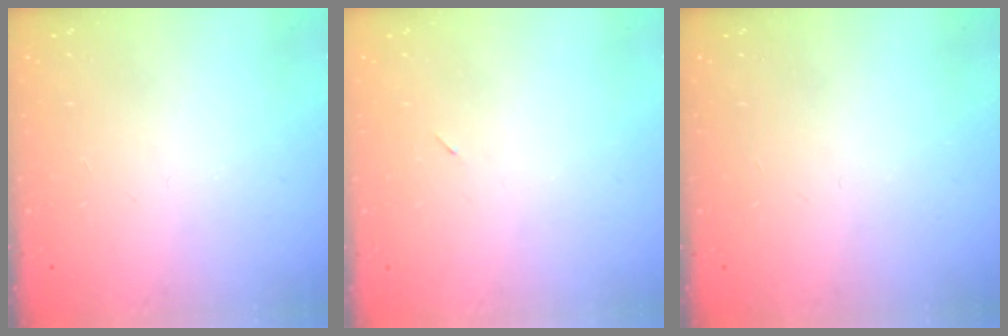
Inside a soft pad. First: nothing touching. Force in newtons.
{"total": 2.3, "press": 1.9, "slide": 1.2}
{"total": 0.0}